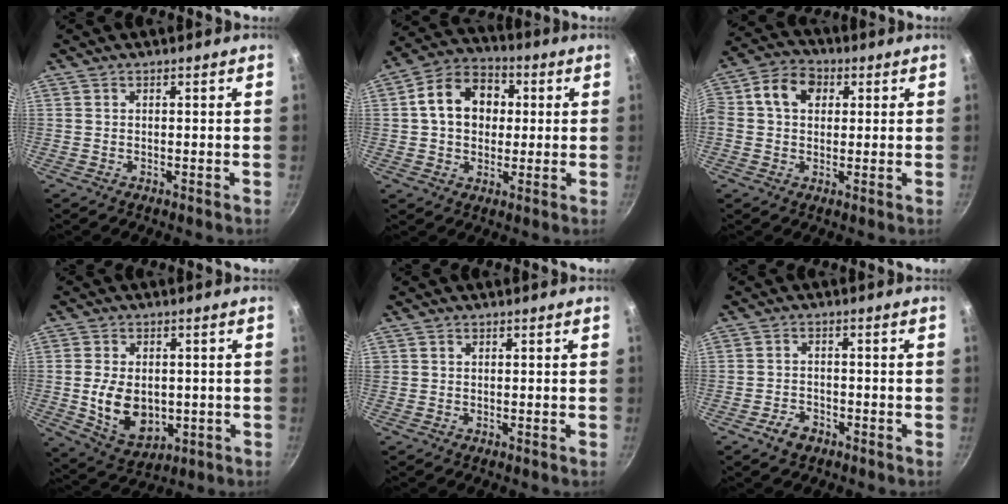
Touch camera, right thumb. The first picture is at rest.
{"total": 12.6, "force": [1.7, 9.8, 7.8], "torque": [-0.099, 0.022, 0.012]}
{"total": 9.3, "force": [2.0, 7.1, 5.7], "torque": [-0.085, 0.017, 0.011]}
{"total": 11.2, "force": [-0.8, 7.8, 7.9], "torque": [-0.122, -0.006, 0.006]}
{"total": 0.7, "force": [0.2, 0.6, 0.2], "torque": [-0.001, 0.003, 0.002]}
{"total": 3.9, "force": [-2.5, 2.5, 1.9], "torque": [-0.028, 0.021, -0.042]}